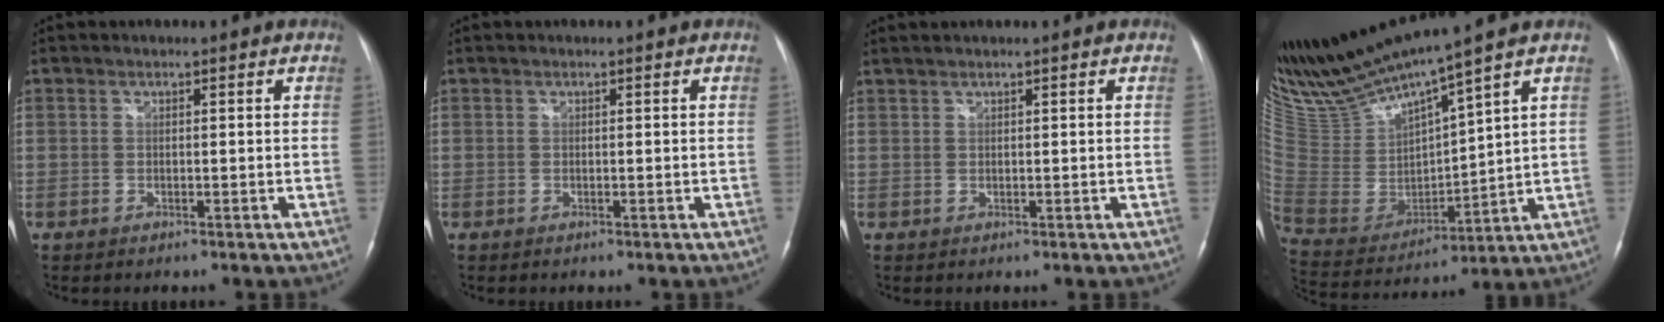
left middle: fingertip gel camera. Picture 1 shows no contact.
{"total": 0.0}
{"total": 1.2, "force": [1.0, -0.1, 0.5], "torque": [-0.014, 0.012, 0.025]}
{"total": 17.1, "force": [14.8, -0.2, 8.5], "torque": [-0.168, -0.024, 0.299]}